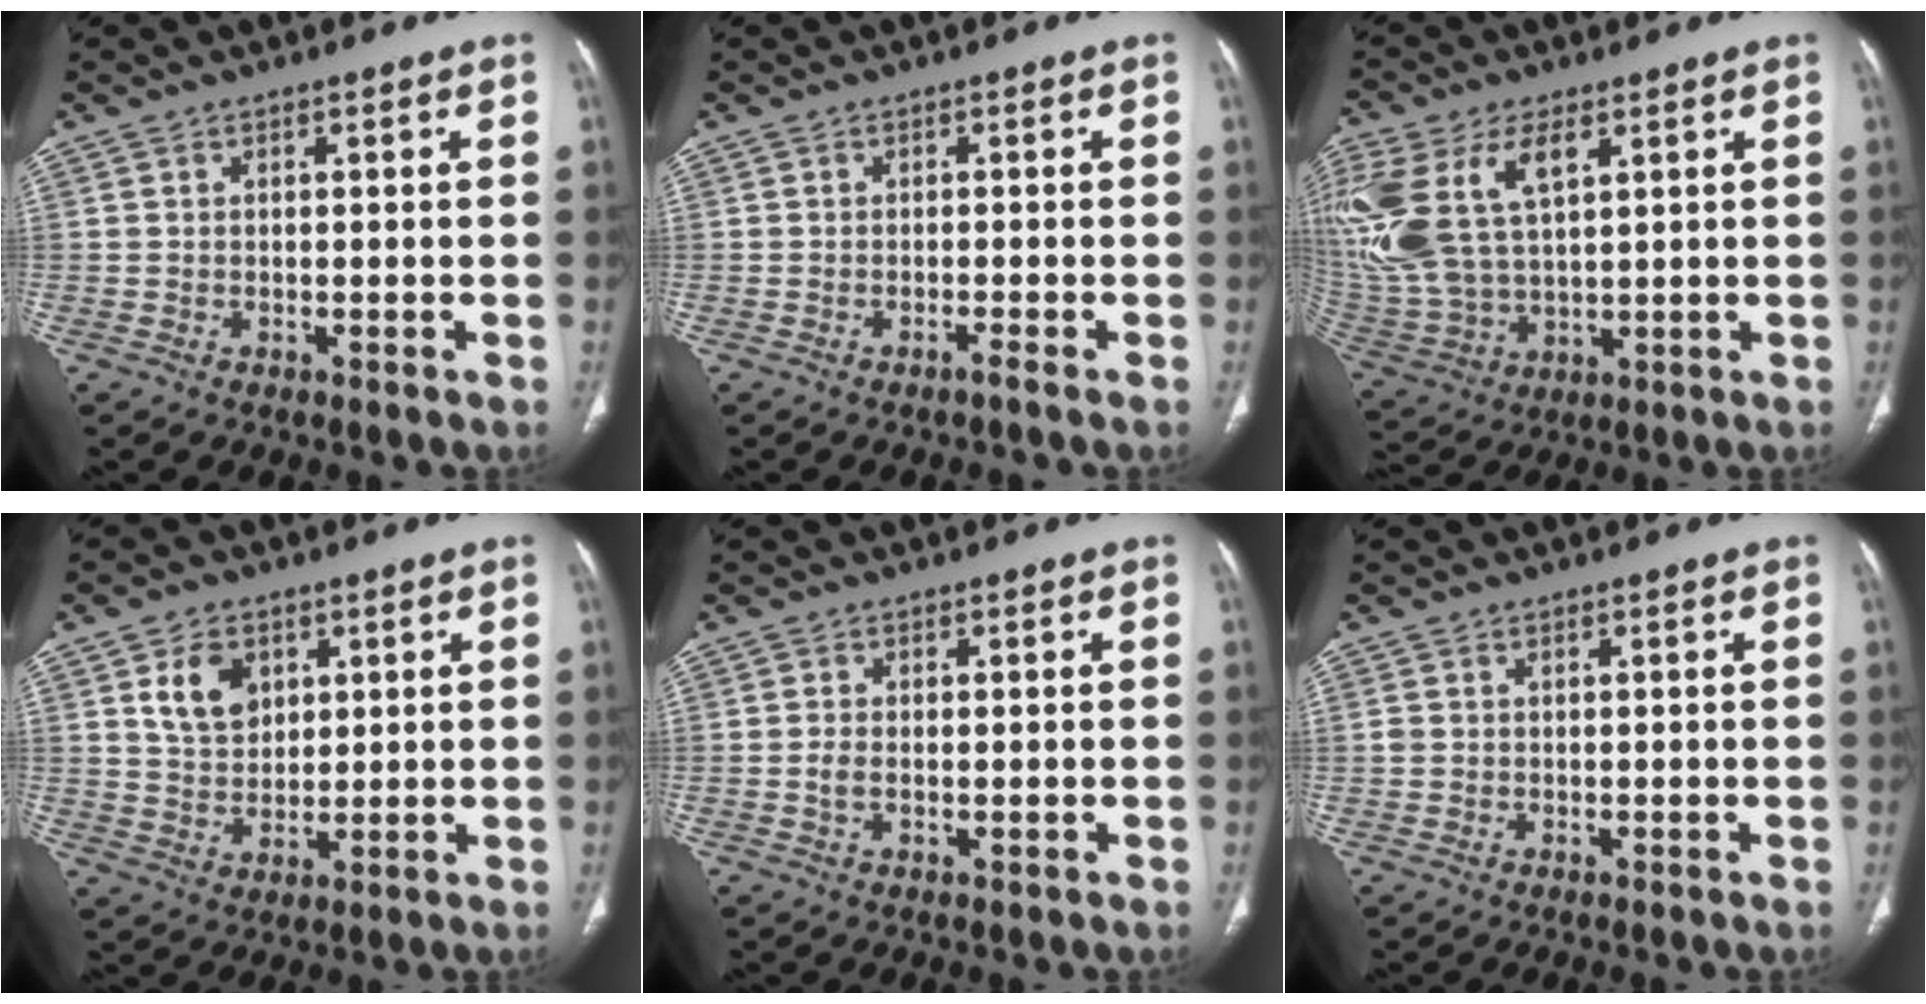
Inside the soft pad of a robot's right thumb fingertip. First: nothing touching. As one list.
[{"total": 0.9, "force": [-0.7, -0.2, 0.5], "torque": [-0.012, 0.003, -0.013]}, {"total": 20.1, "force": [6.7, 11.0, 15.4], "torque": [-0.364, -0.007, 0.136]}, {"total": 7.8, "force": [3.1, 5.6, 4.4], "torque": [-0.054, -0.018, 0.062]}, {"total": 1.8, "force": [-0.1, 1.0, 1.5], "torque": [-0.036, 0.000, -0.003]}, {"total": 1.0, "force": [0.1, 0.8, 0.5], "torque": [-0.013, 0.002, 0.003]}]